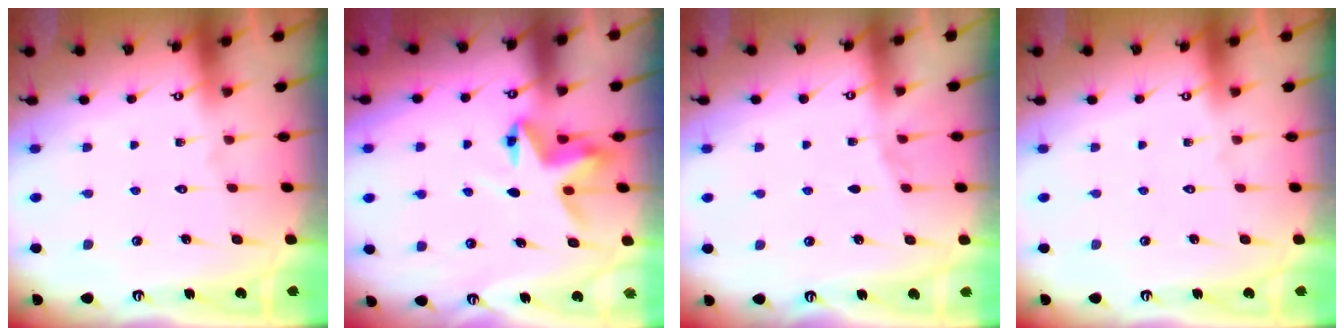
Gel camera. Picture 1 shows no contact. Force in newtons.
{"total": 6.7, "press": 6.7, "slide": 0.3}
{"total": 2.8, "press": 2.7, "slide": 0.3}
{"total": 0.0}